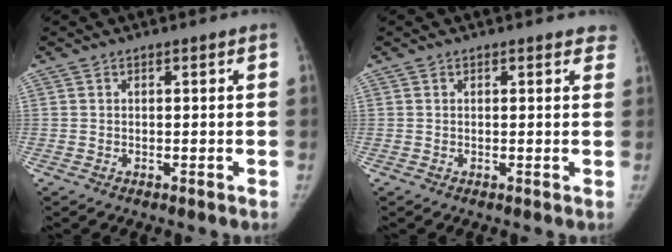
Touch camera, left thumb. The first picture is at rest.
{"total": 2.5, "force": [2.1, 1.1, 0.7], "torque": [0.019, -0.005, 0.008]}